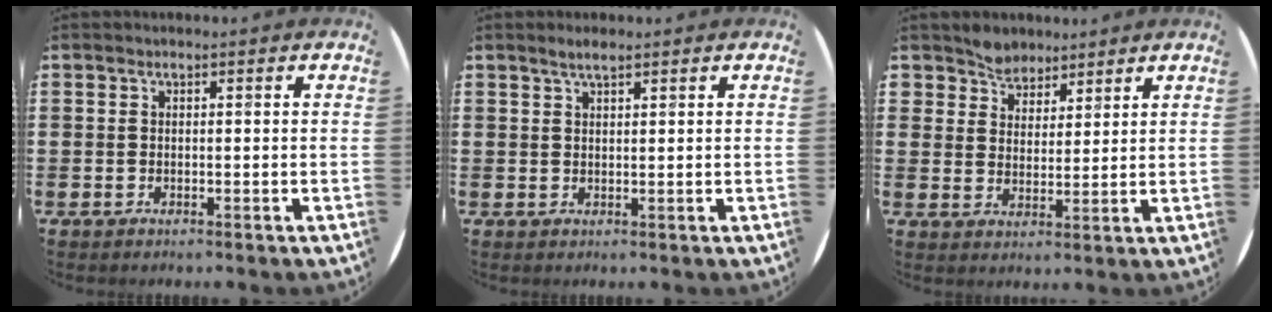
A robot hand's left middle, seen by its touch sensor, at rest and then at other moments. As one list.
[{"total": 1.6, "force": [1.4, 0.2, 0.9], "torque": [-0.018, 0.002, 0.025]}, {"total": 4.3, "force": [3.8, 1.8, -0.4], "torque": [-0.011, -0.008, 0.073]}]